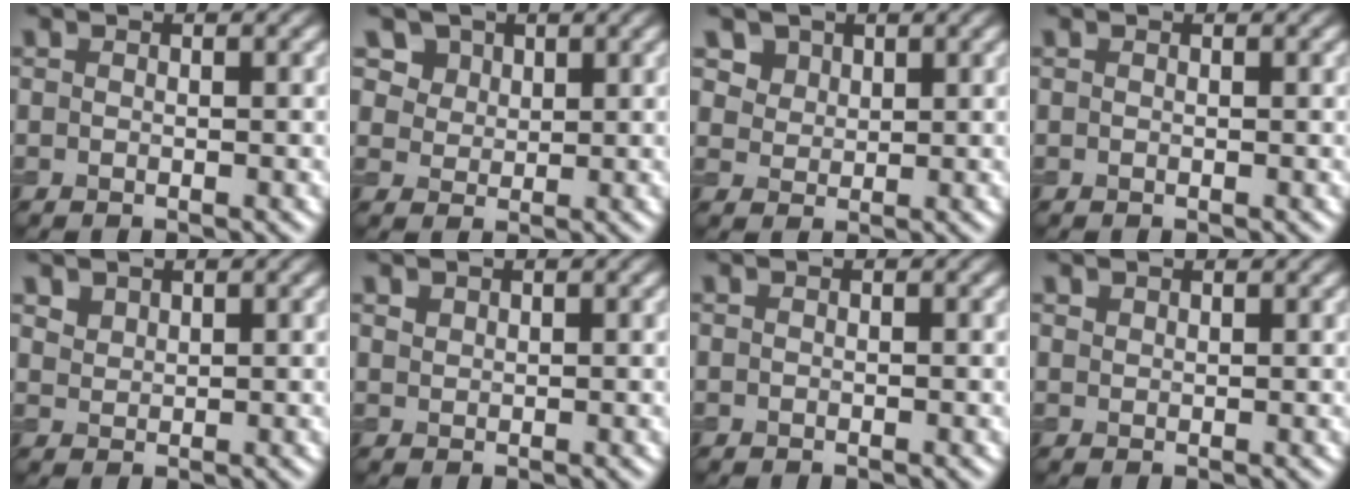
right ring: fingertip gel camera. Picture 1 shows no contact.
{"total": 6.4, "force": [3.8, 4.5, 2.4], "torque": [-0.065, -0.001, 0.066]}
{"total": 4.6, "force": [2.9, 3.2, 1.7], "torque": [-0.062, -0.005, 0.058]}
{"total": 0.0}
{"total": 1.6, "force": [1.3, 0.9, 0.3], "torque": [-0.013, -0.006, 0.034]}
{"total": 0.9, "force": [0.8, 0.4, 0.1], "torque": [-0.005, -0.001, 0.018]}
{"total": 0.0}
{"total": 1.2, "force": [1.2, 0.4, 0.1], "torque": [-0.007, 0.000, 0.022]}